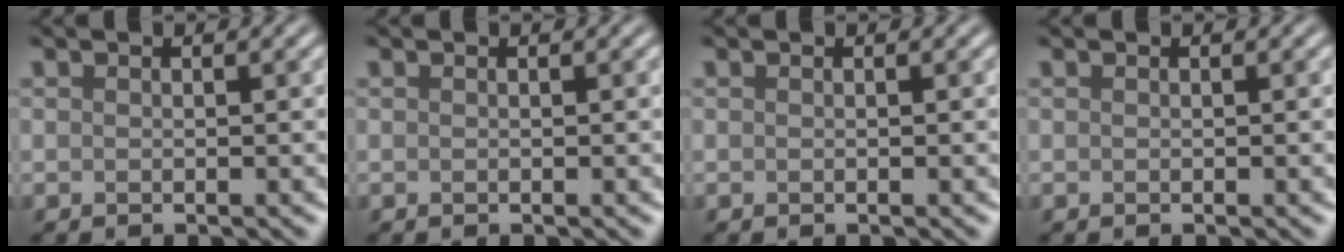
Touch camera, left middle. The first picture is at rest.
{"total": 0.0}
{"total": 0.0}
{"total": 0.0}